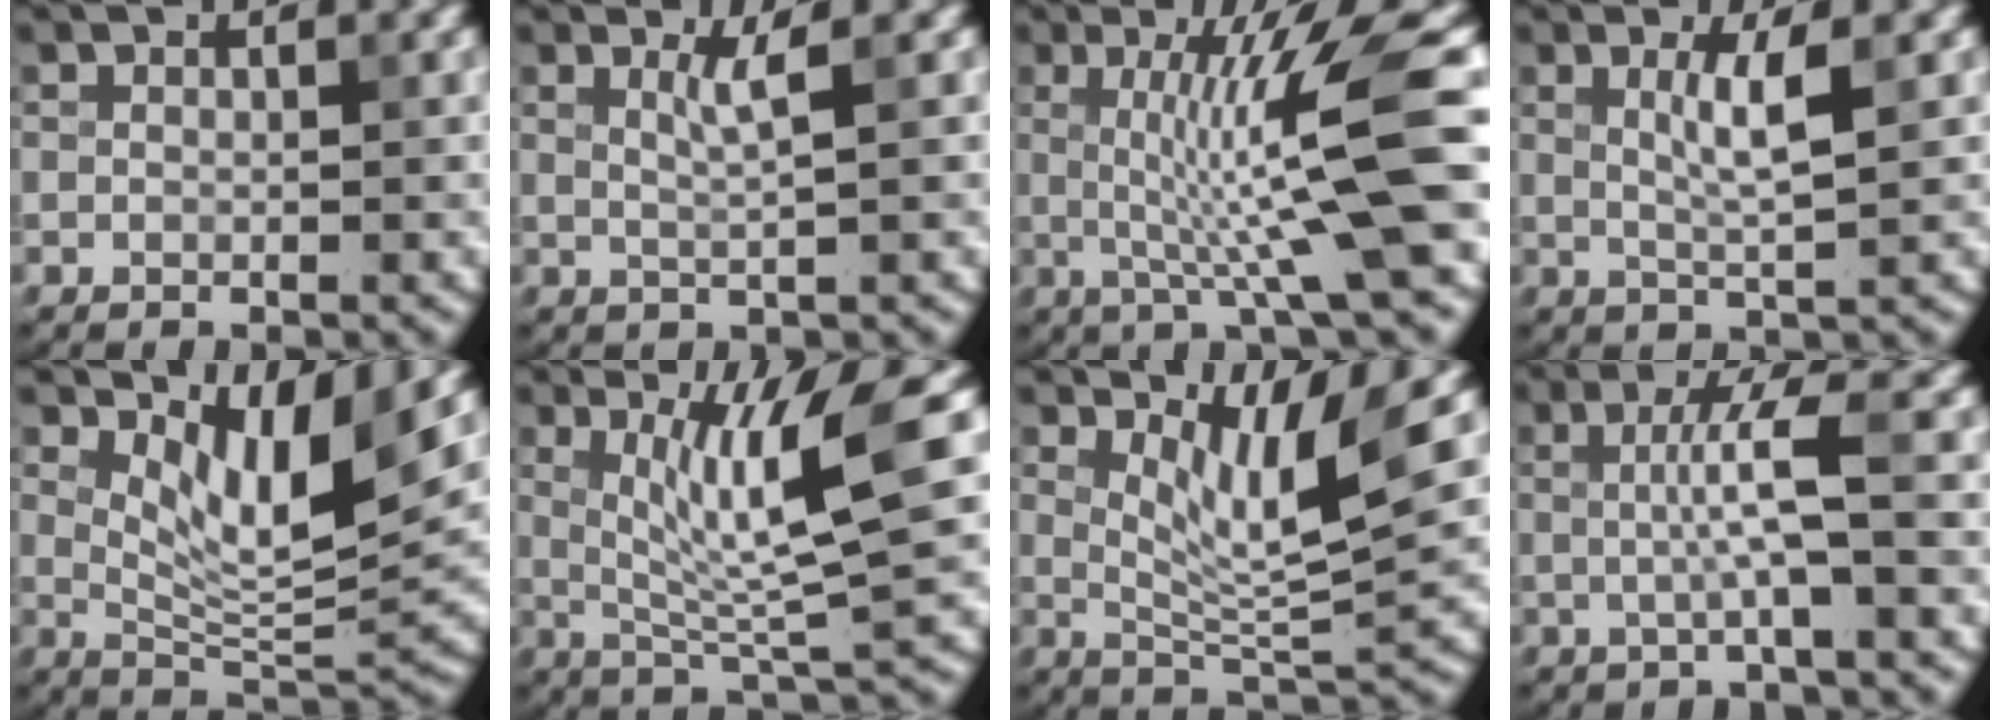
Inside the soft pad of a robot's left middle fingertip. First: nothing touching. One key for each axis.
{"total": 1.4, "fx": 0.6, "fy": -0.1, "fz": 1.2, "tx": -0.023, "ty": 0.000, "tz": 0.011}
{"total": 8.7, "fx": -0.1, "fy": 0.6, "fz": 8.7, "tx": -0.142, "ty": 0.001, "tz": 0.008}
{"total": 2.7, "fx": 0.7, "fy": 0.1, "fz": 2.6, "tx": -0.050, "ty": 0.001, "tz": 0.015}
{"total": 5.4, "fx": 2.8, "fy": 1.6, "fz": 4.3, "tx": -0.080, "ty": -0.016, "tz": 0.054}
{"total": 7.1, "fx": 1.6, "fy": 0.3, "fz": 6.9, "tx": -0.130, "ty": -0.003, "tz": 0.039}
{"total": 5.3, "fx": 2.4, "fy": 0.8, "fz": 4.6, "tx": -0.090, "ty": -0.009, "tz": 0.050}
{"total": 3.2, "fx": -0.1, "fy": -0.1, "fz": 3.2, "tx": -0.067, "ty": 0.003, "tz": 0.000}